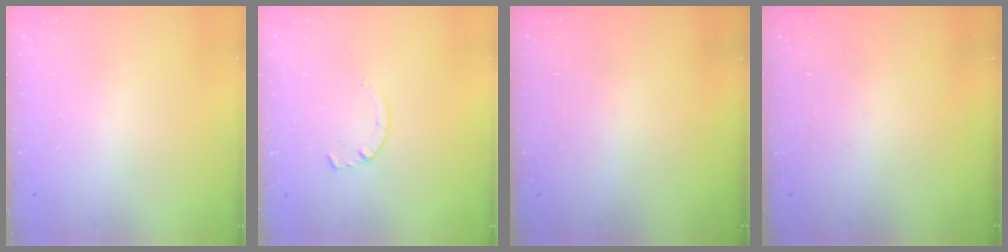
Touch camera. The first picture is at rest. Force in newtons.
{"total": 2.9, "press": 2.9, "slide": 0.4}
{"total": 0.0}
{"total": 0.0}